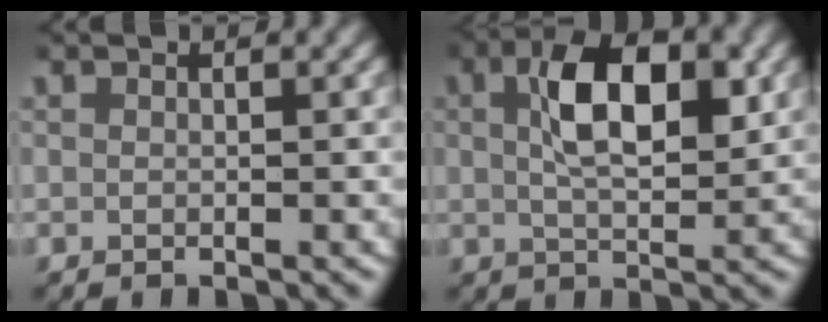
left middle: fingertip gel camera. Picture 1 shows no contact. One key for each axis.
{"total": 6.6, "fx": 1.5, "fy": 3.1, "fz": 5.6, "tx": -0.096, "ty": 0.003, "tz": 0.020}